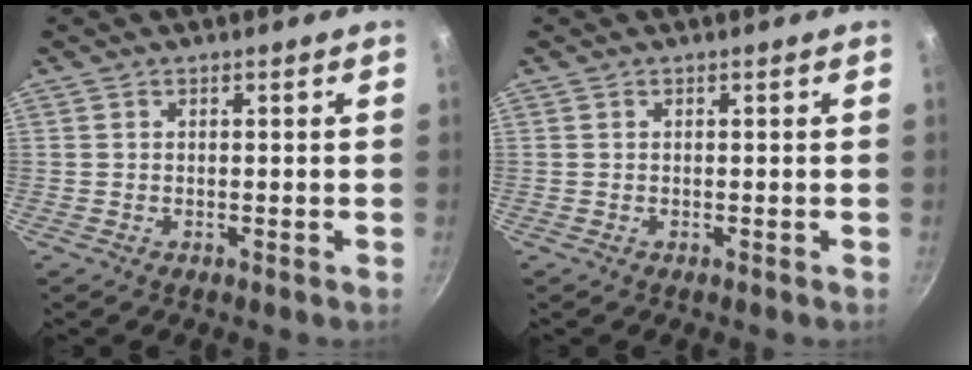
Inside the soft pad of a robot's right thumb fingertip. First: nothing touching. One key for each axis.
{"total": 0.0}